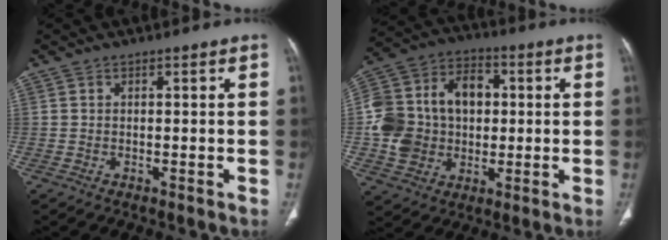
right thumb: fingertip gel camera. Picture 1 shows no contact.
{"total": 18.2, "force": [0.5, 14.3, 11.2], "torque": [-0.189, 0.034, 0.014]}